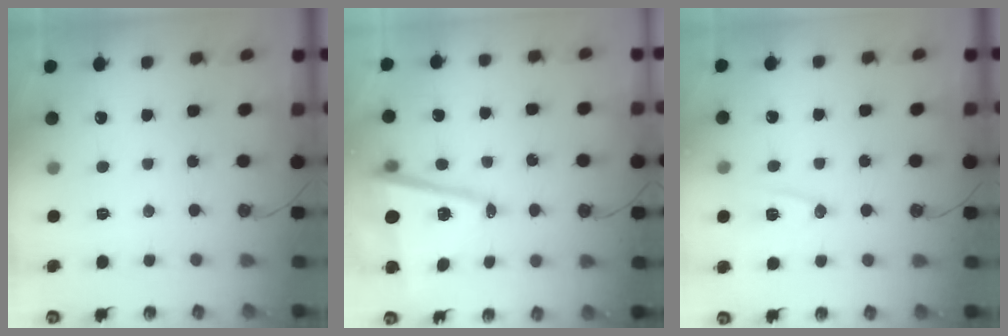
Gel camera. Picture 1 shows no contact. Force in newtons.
{"total": 13.0, "press": 12.9, "slide": 1.8}
{"total": 10.3, "press": 9.9, "slide": 2.6}